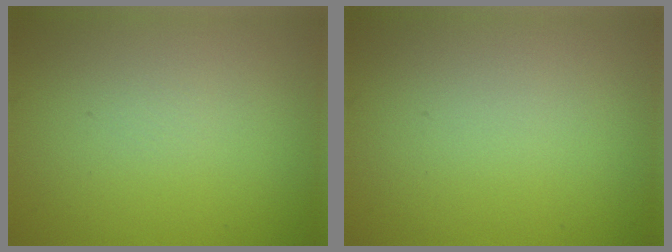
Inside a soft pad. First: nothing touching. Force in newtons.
{"total": 0.0}